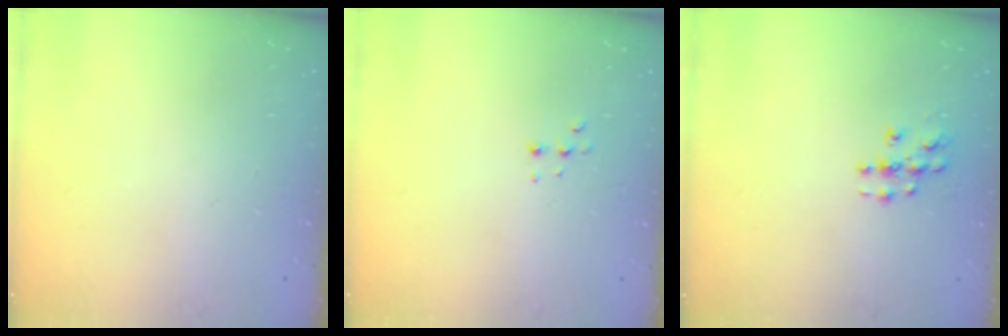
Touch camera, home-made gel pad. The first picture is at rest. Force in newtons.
{"total": 4.2, "press": 4.1, "slide": 0.9}
{"total": 5.4, "press": 5.4, "slide": 0.5}